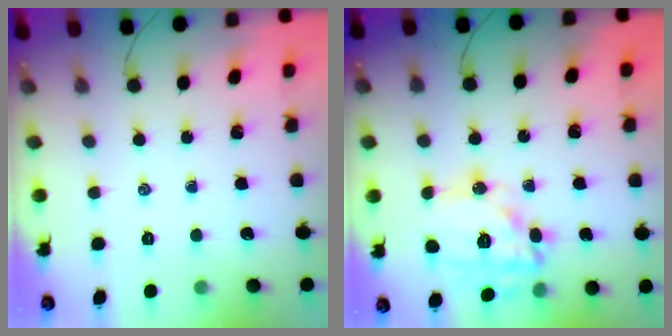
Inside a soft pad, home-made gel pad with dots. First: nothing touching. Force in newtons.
{"total": 15.8, "press": 15.8, "slide": 0.6}